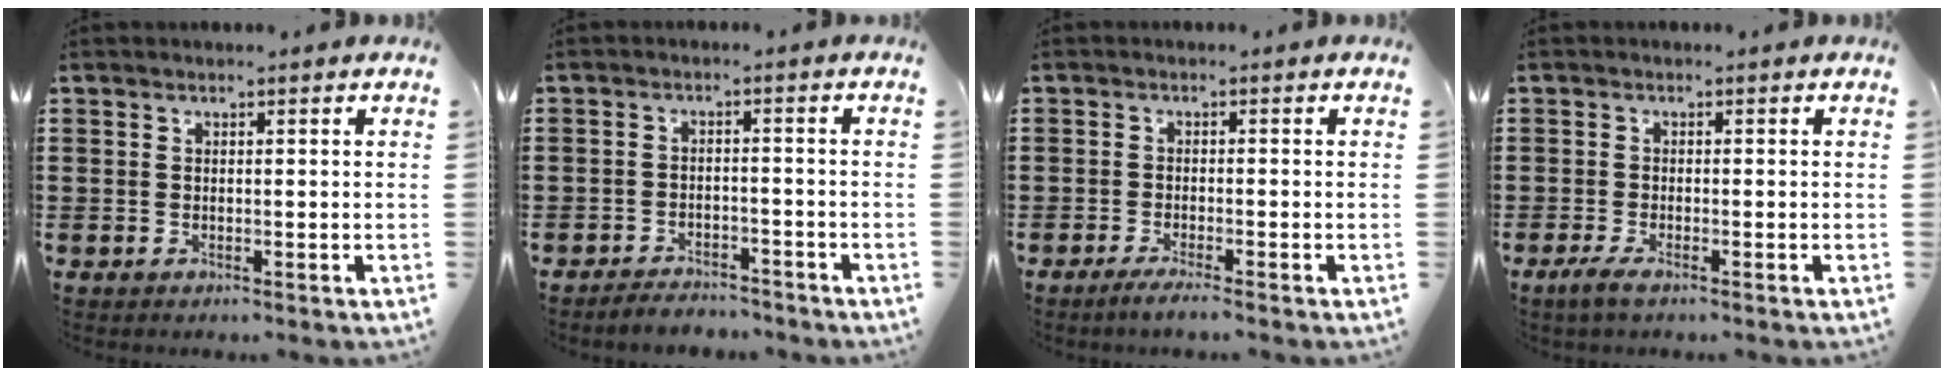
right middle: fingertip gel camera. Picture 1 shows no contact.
{"total": 2.8, "force": [-2.8, 0.3, 0.0], "torque": [-0.006, 0.000, -0.061]}
{"total": 1.6, "force": [-1.2, -0.2, 0.9], "torque": [-0.015, -0.002, -0.022]}
{"total": 1.6, "force": [-0.9, 0.2, 1.3], "torque": [-0.022, -0.003, -0.016]}